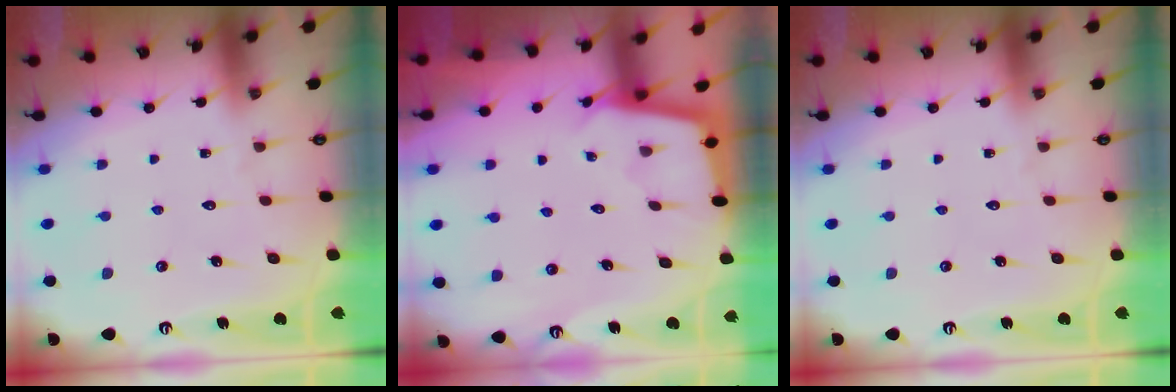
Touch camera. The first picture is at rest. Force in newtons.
{"total": 2.5, "press": 2.5, "slide": 0.1}
{"total": 0.0}